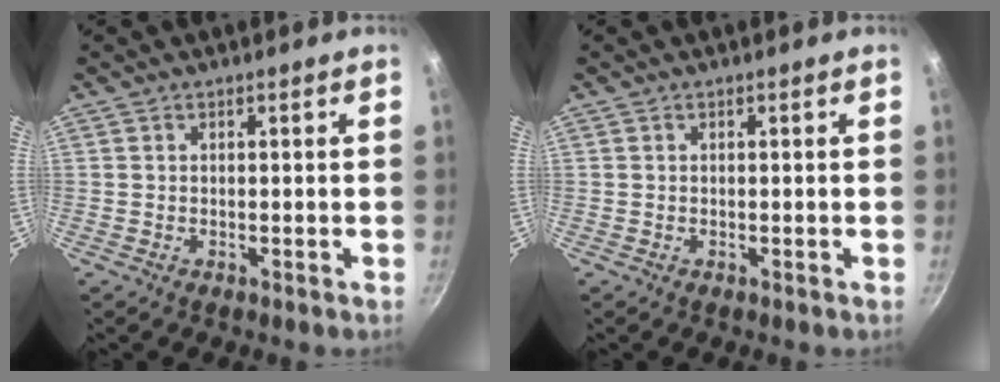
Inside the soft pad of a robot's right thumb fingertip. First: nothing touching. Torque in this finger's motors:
{"motor_torque": [-0.17, -0.17, 0.00, 0.00, 0.01]}